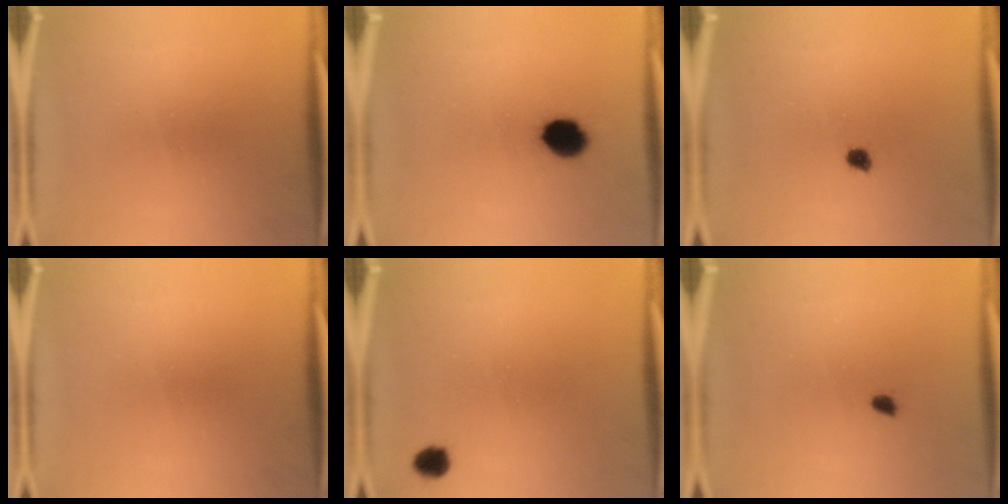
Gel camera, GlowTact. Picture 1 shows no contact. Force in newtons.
{"total": 7.0}
{"total": 1.8}
{"total": 0.0}
{"total": 2.4}
{"total": 1.4}